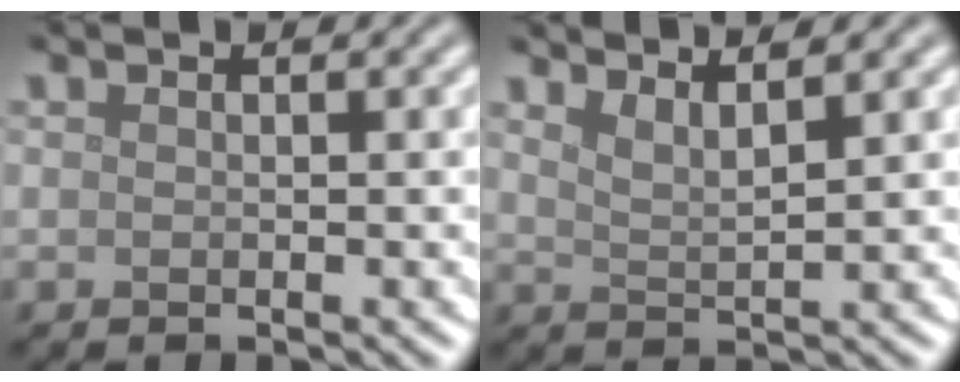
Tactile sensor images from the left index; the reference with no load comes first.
{"total": 3.0, "force": [2.6, 0.6, 1.5], "torque": [-0.017, 0.004, 0.042]}